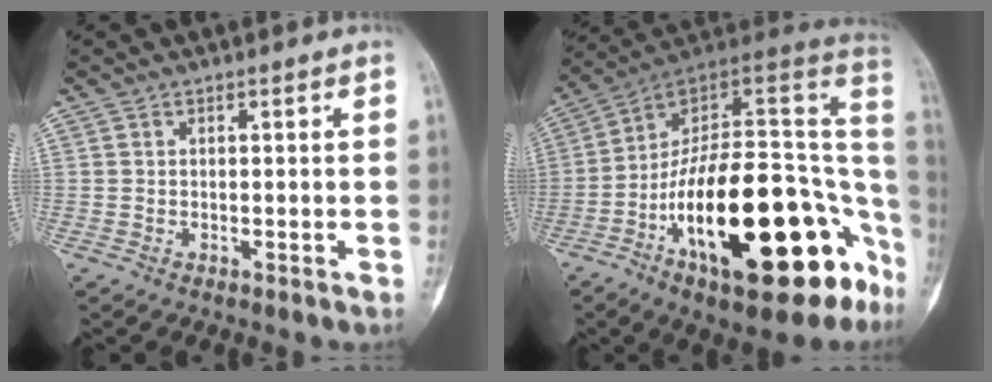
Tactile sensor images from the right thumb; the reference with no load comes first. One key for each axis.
{"total": 32.0, "fx": -11.3, "fy": 13.3, "fz": 26.8, "tx": -0.315, "ty": 0.072, "tz": -0.172}